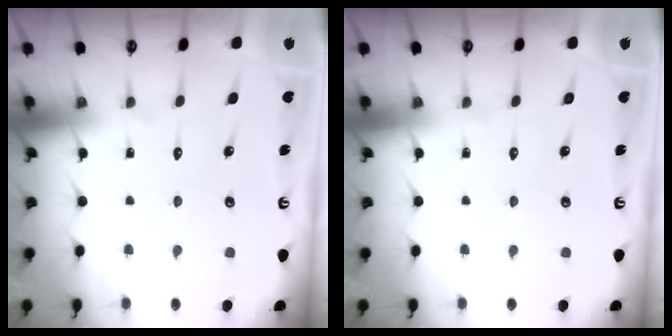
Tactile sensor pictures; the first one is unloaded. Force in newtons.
{"total": 0.0}